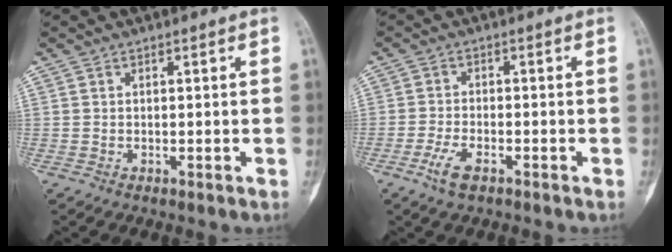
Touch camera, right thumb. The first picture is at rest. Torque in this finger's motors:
{"motor_torque": [-0.29, 0.46, 0.11, -0.20, 0.00]}